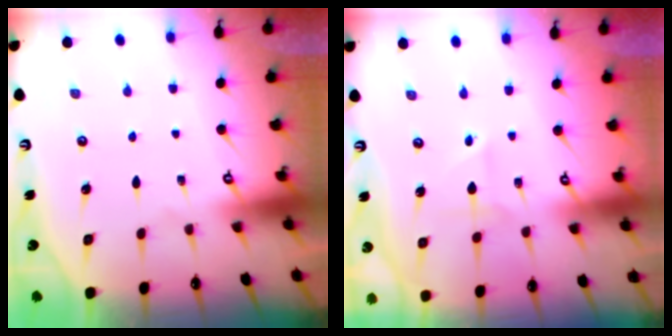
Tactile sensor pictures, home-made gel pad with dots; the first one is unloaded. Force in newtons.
{"total": 2.1, "press": 2.0, "slide": 0.9}